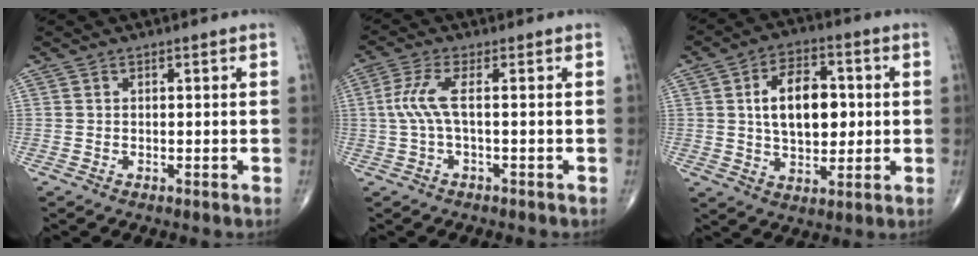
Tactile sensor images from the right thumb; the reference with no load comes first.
{"total": 5.0, "force": [0.0, 0.9, 4.9], "torque": [-0.137, 0.012, -0.004]}
{"total": 12.7, "force": [1.4, 7.7, 10.0], "torque": [-0.138, 0.007, 0.024]}